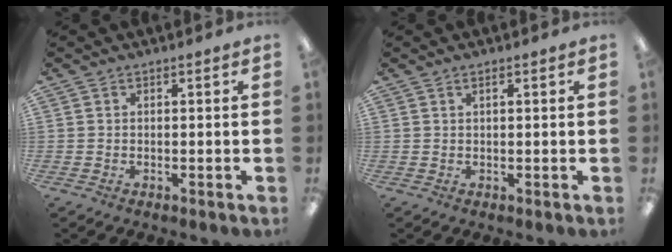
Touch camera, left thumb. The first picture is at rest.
{"total": 0.9, "force": [0.6, 0.3, 0.6], "torque": [-0.014, 0.001, 0.011]}